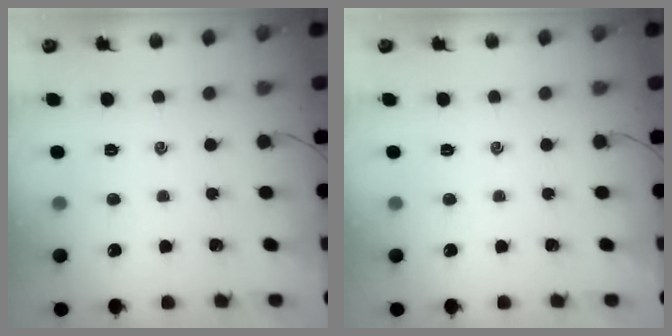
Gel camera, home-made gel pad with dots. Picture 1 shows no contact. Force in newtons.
{"total": 0.0}